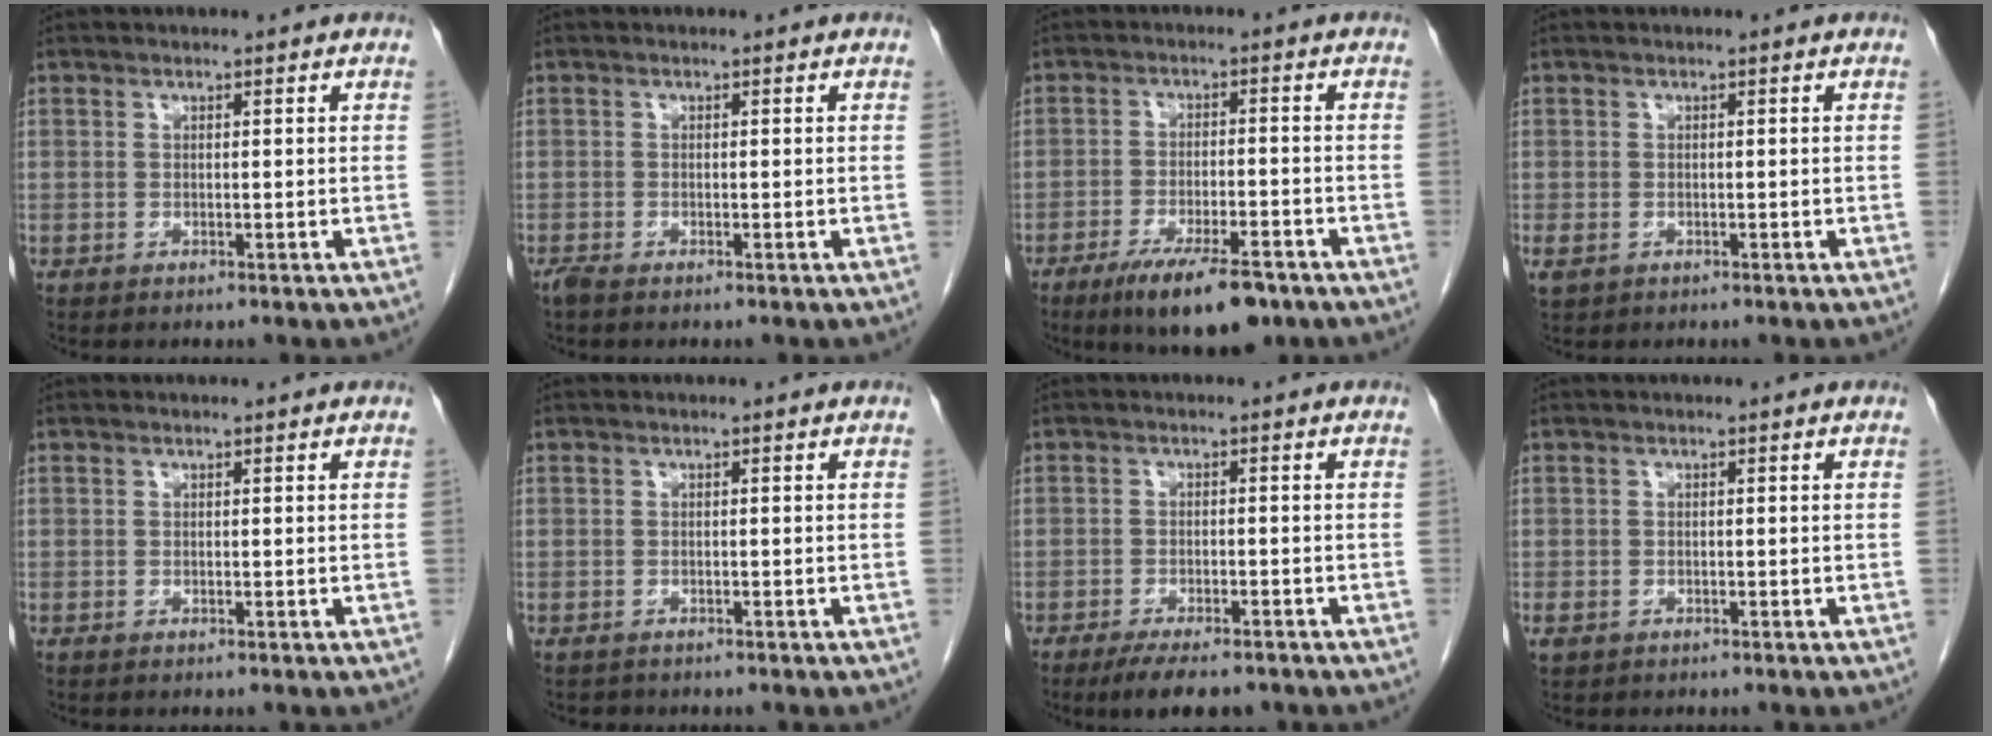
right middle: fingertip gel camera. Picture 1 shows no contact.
{"total": 1.2, "force": [-1.0, 0.2, 0.6], "torque": [-0.020, -0.005, -0.020]}
{"total": 10.8, "force": [-7.4, 2.6, 7.4], "torque": [-0.122, -0.017, -0.119]}
{"total": 1.7, "force": [-0.7, 1.3, 0.9], "torque": [-0.023, -0.001, -0.006]}
{"total": 0.0}
{"total": 0.8, "force": [-0.7, 0.4, -0.1], "torque": [-0.007, 0.000, -0.011]}
{"total": 7.1, "force": [-5.6, 2.0, 3.9], "torque": [-0.058, -0.010, -0.085]}
{"total": 1.6, "force": [-0.9, 1.1, 0.6], "torque": [-0.018, 0.000, -0.011]}